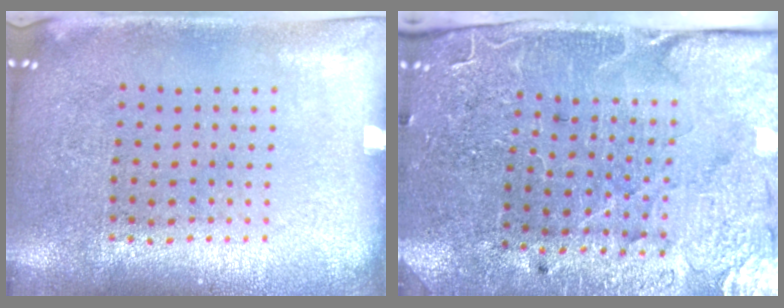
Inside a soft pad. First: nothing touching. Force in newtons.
{"total": 3.4, "press": 3.4, "slide": 0.6}